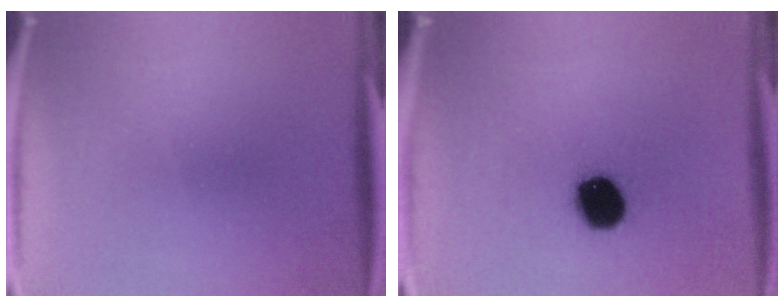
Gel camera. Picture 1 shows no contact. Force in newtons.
{"total": 11.3}